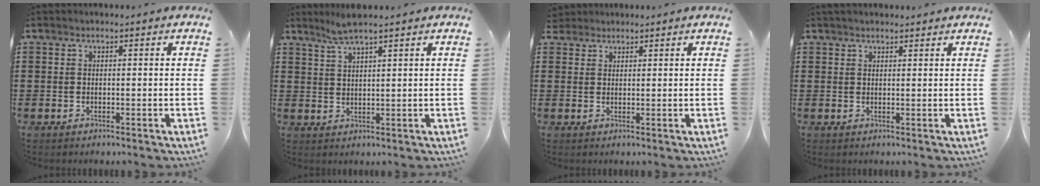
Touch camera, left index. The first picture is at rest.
{"total": 3.3, "force": [2.7, 0.0, 1.9], "torque": [-0.042, 0.002, 0.049]}
{"total": 1.7, "force": [1.6, 0.7, 0.0], "torque": [-0.005, 0.005, 0.032]}
{"total": 1.3, "force": [1.2, 0.2, 0.4], "torque": [-0.009, 0.002, 0.023]}